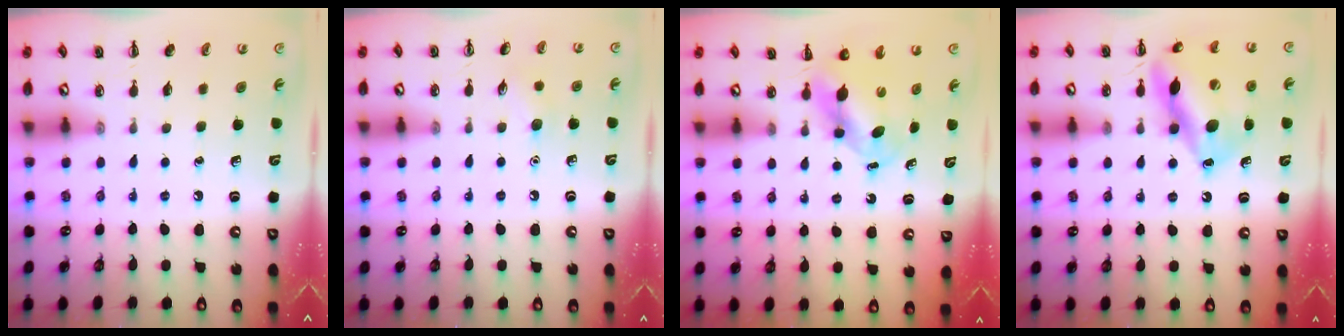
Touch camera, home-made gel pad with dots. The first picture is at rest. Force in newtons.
{"total": 6.0, "press": 5.7, "slide": 1.8}
{"total": 6.5, "press": 6.4, "slide": 1.1}
{"total": 15.7, "press": 15.6, "slide": 1.2}